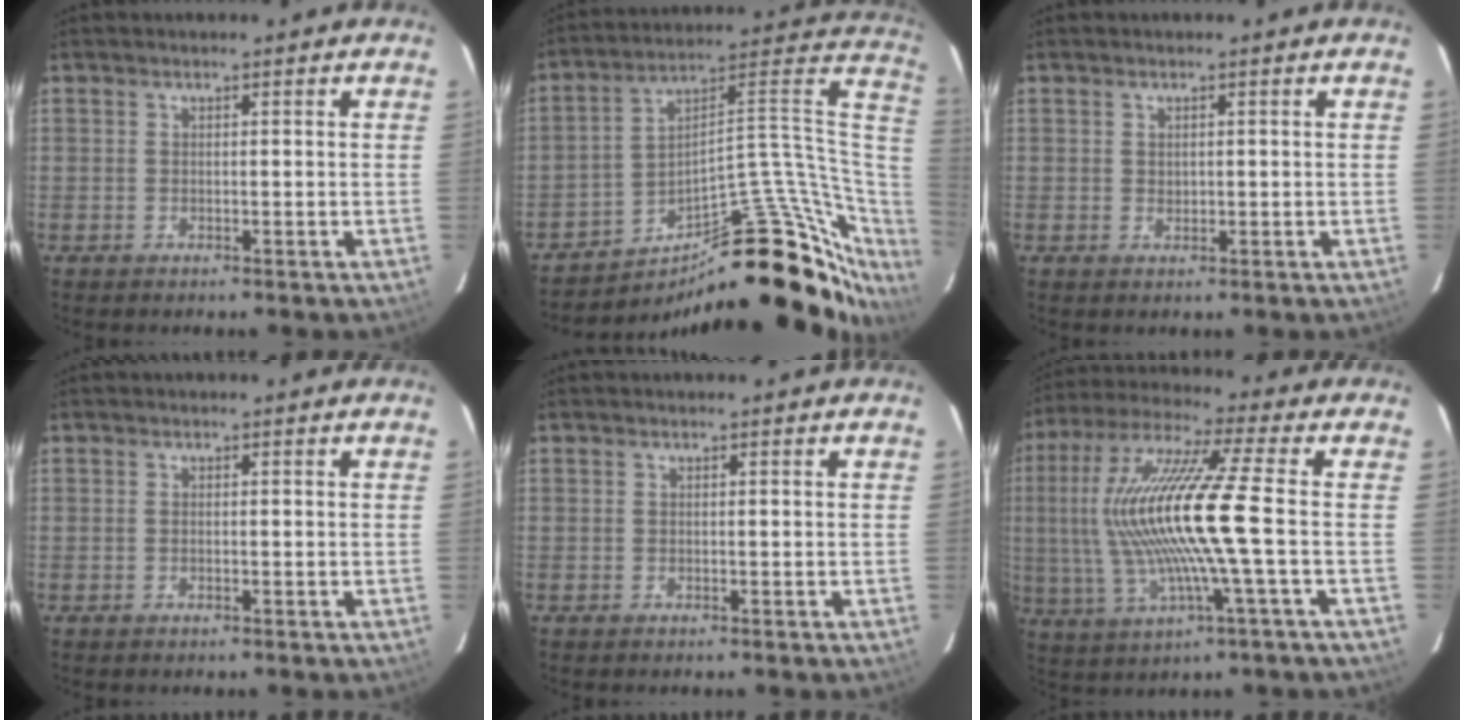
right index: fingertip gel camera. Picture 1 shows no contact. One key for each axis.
{"total": 25.0, "fx": -12.9, "fy": 10.6, "fz": 18.6, "tx": -0.215, "ty": 0.052, "tz": -0.188}
{"total": 0.9, "fx": 0.3, "fy": 0.8, "fz": 0.2, "tx": -0.001, "ty": 0.001, "tz": 0.007}
{"total": 0.0}
{"total": 0.0}
{"total": 17.7, "fx": -0.5, "fy": 0.8, "fz": 17.6, "tx": -0.341, "ty": 0.000, "tz": -0.008}